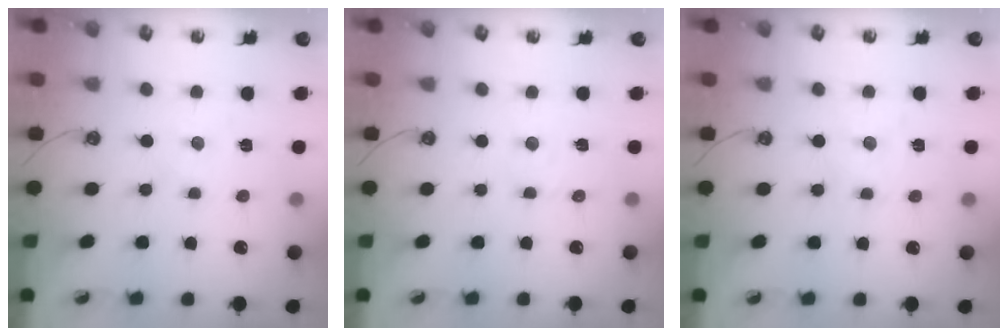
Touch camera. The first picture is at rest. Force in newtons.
{"total": 2.4, "press": 2.4, "slide": 0.4}
{"total": 0.8, "press": 0.8, "slide": 0.1}